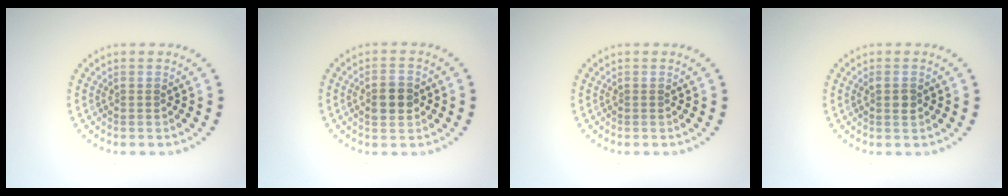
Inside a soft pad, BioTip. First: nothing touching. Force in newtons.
{"total": 2.9, "press": 2.9, "slide": 0.2}
{"total": 0.0}
{"total": 1.1, "press": 1.0, "slide": 0.3}